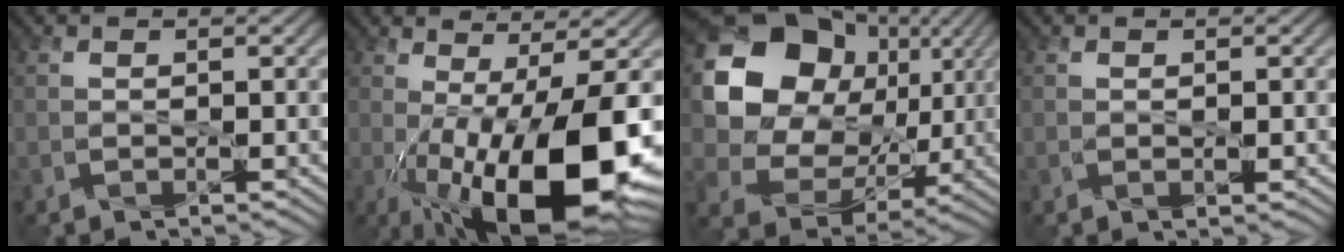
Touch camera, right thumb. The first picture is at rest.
{"total": 17.2, "force": [-4.3, 5.9, 15.6], "torque": [-0.257, -0.021, -0.057]}
{"total": 17.5, "force": [4.5, 14.2, 9.2], "torque": [-0.208, 0.011, 0.092]}
{"total": 0.8, "force": [-0.1, 0.3, 0.7], "torque": [-0.012, -0.003, 0.001]}